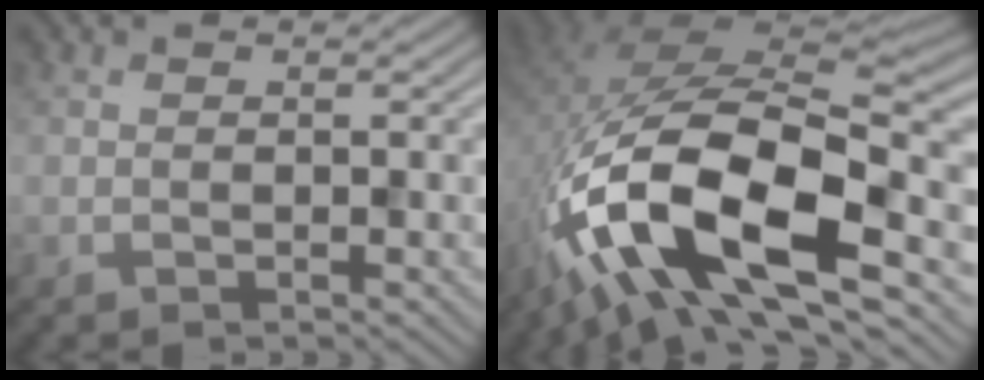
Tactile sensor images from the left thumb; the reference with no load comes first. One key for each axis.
{"total": 17.3, "fx": -7.5, "fy": 8.7, "fz": 12.9, "tx": -0.243, "ty": -0.021, "tz": -0.139}